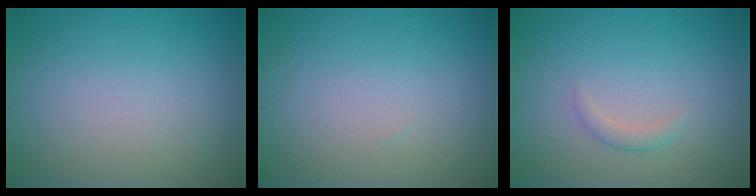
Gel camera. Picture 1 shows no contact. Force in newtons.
{"total": 0.0}
{"total": 1.1, "press": 1.1, "slide": 0.1}